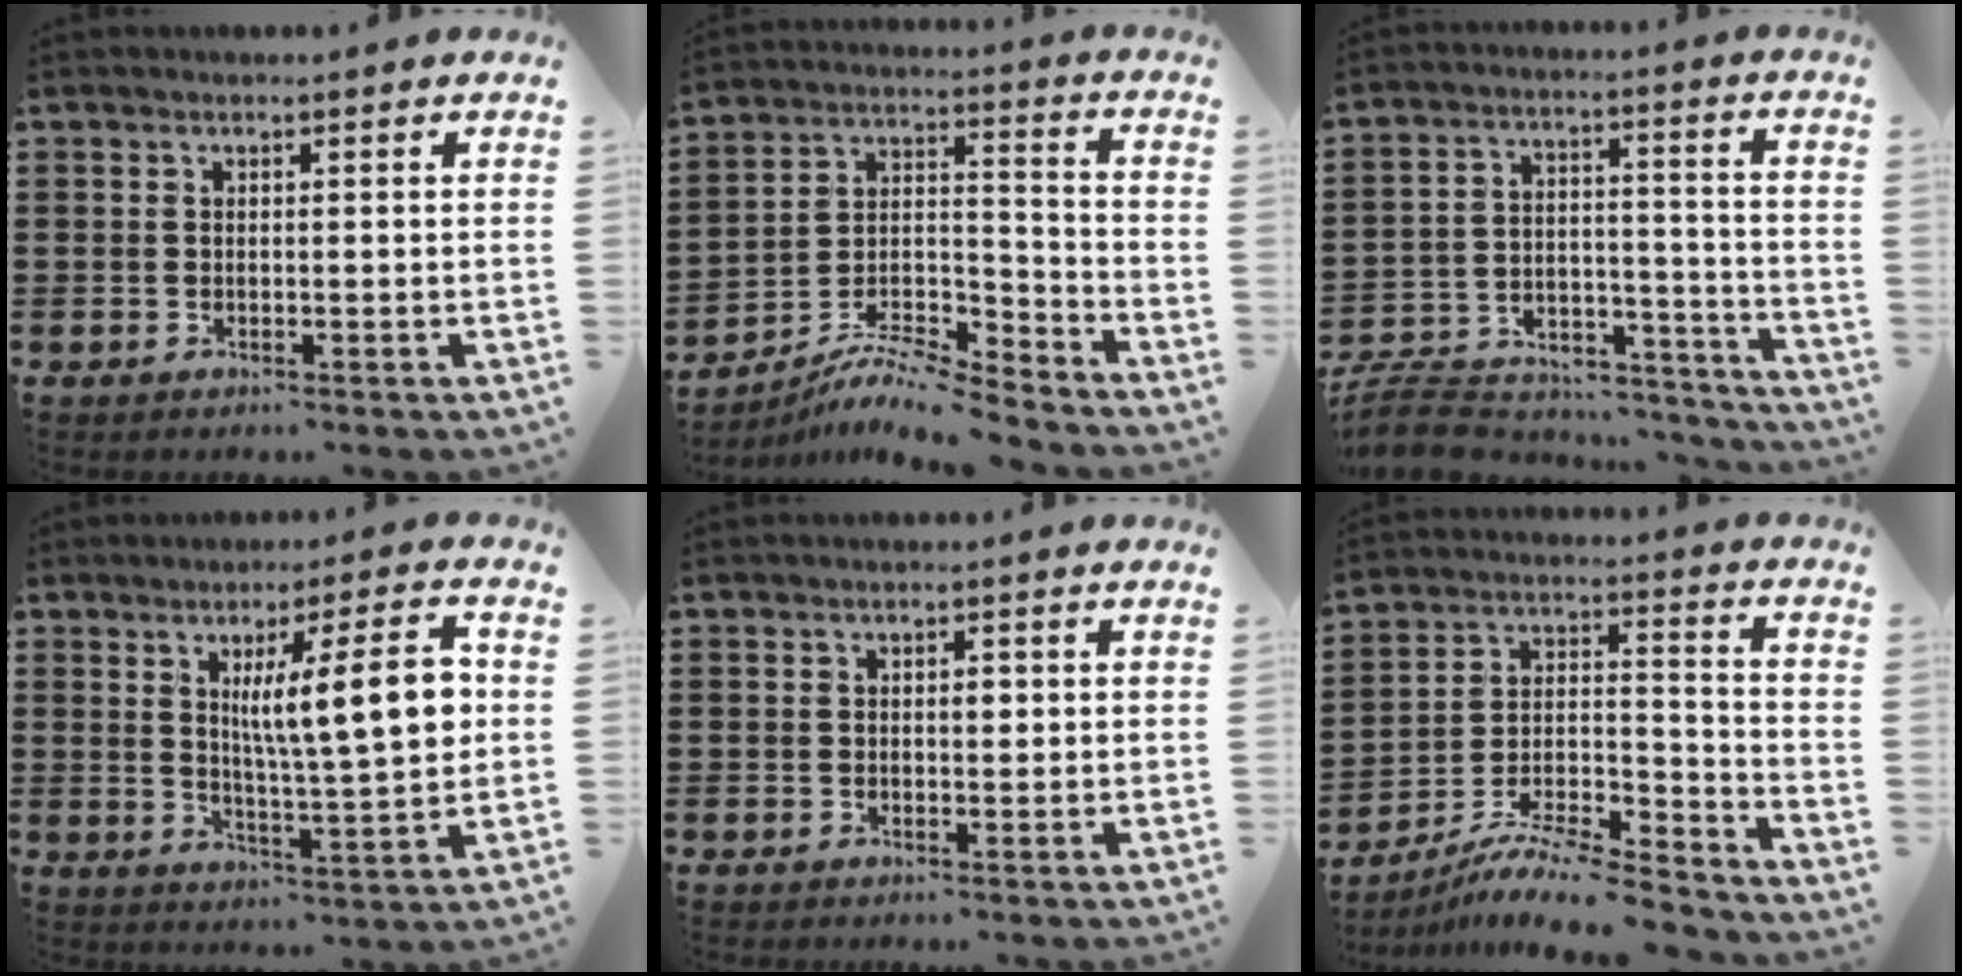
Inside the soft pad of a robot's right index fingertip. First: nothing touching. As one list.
[{"total": 8.3, "force": [-7.9, 0.7, 2.4], "torque": [-0.043, 0.013, -0.157]}, {"total": 8.5, "force": [-7.8, 2.3, 2.2], "torque": [-0.040, 0.016, -0.154]}, {"total": 11.4, "force": [2.7, 2.2, 10.8], "torque": [-0.172, -0.004, 0.036]}, {"total": 1.4, "force": [0.2, 0.7, 1.2], "torque": [-0.016, 0.002, 0.000]}, {"total": 9.4, "force": [-8.7, 0.6, 3.6], "torque": [-0.058, 0.014, -0.174]}]